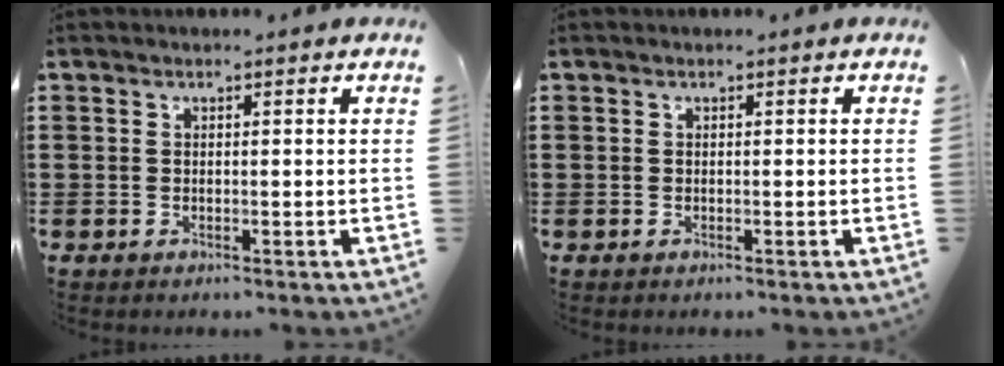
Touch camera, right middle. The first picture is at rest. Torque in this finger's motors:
{"motor_torque": [-0.02, -0.01, 0.01, -0.01]}